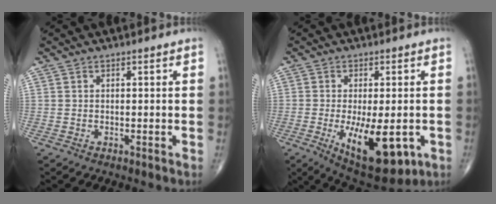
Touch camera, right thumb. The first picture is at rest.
{"total": 14.3, "force": [-4.1, 5.8, 12.4], "torque": [-0.183, -0.018, -0.043]}